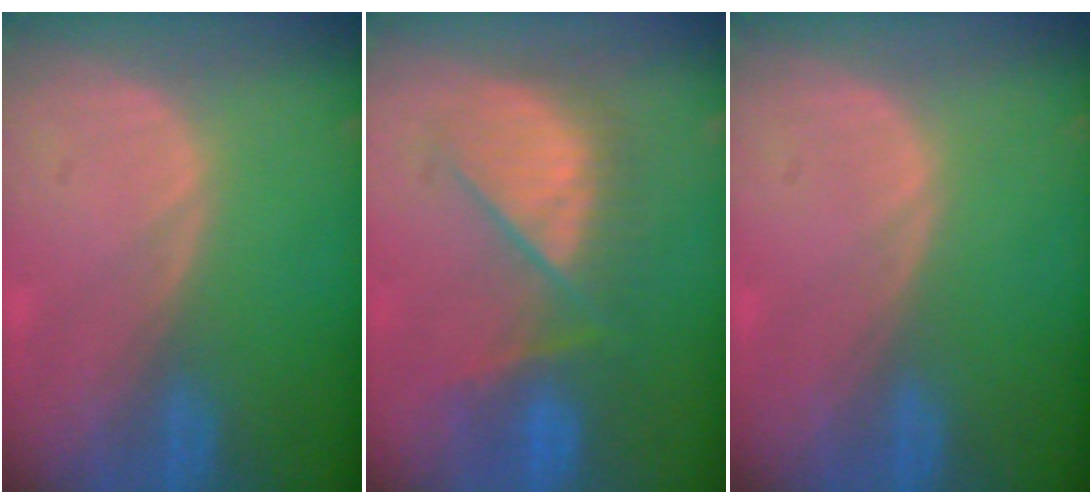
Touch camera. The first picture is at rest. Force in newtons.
{"total": 8.4, "press": 8.4, "slide": 0.6}
{"total": 0.0}